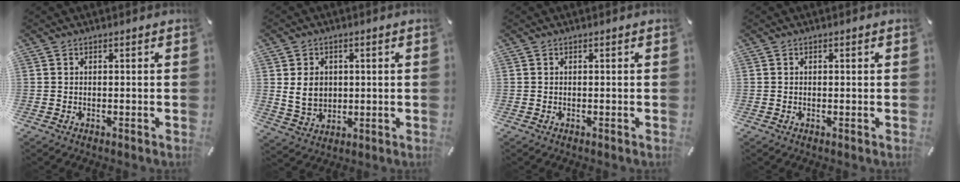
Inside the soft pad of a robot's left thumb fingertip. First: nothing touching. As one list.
[{"total": 6.5, "force": [0.8, 5.7, 3.0], "torque": [-0.059, 0.004, 0.015]}, {"total": 0.0}, {"total": 0.5, "force": [0.1, 0.3, 0.4], "torque": [-0.008, 0.000, 0.001]}]